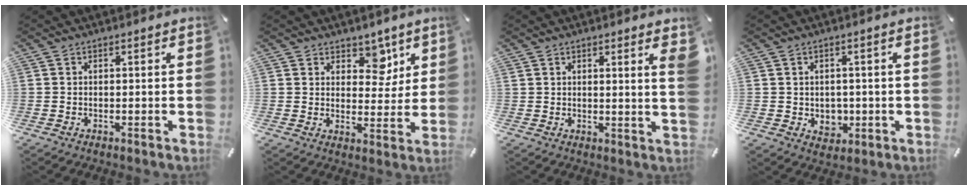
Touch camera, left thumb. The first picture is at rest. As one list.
[{"total": 7.6, "force": [4.5, 5.3, 3.0], "torque": [-0.017, -0.029, 0.073]}, {"total": 3.6, "force": [1.8, 0.2, 3.1], "torque": [-0.038, -0.012, 0.026]}, {"total": 4.6, "force": [-0.1, 4.3, 1.8], "torque": [-0.002, -0.003, -0.004]}]